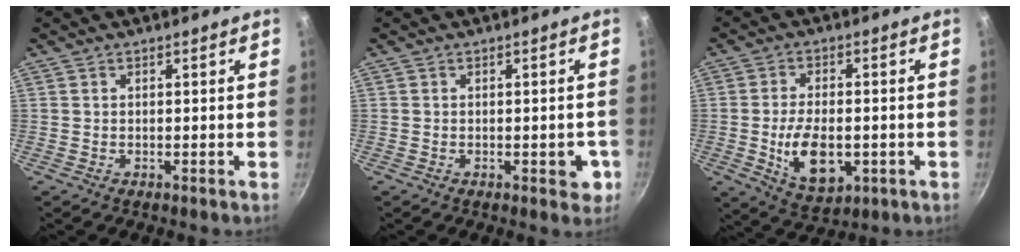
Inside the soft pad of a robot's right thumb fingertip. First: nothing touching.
{"total": 4.1, "force": [-1.2, 2.0, 3.5], "torque": [-0.024, 0.004, -0.016]}
{"total": 11.2, "force": [-2.2, 6.2, 9.0], "torque": [-0.144, 0.000, -0.026]}